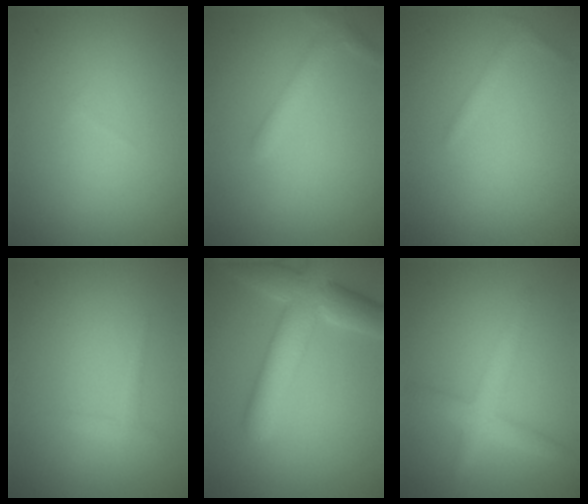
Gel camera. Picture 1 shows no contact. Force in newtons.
{"total": 1.7, "press": 1.7, "slide": 0.1}
{"total": 0.8, "press": 0.8, "slide": 0.0}
{"total": 0.9, "press": 0.9, "slide": 0.1}
{"total": 6.7, "press": 6.7, "slide": 0.3}
{"total": 2.9, "press": 2.9, "slide": 0.1}